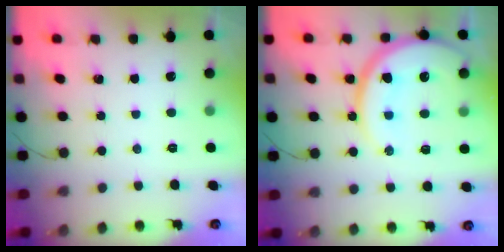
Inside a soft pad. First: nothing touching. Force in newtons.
{"total": 18.7, "press": 18.6, "slide": 1.8}